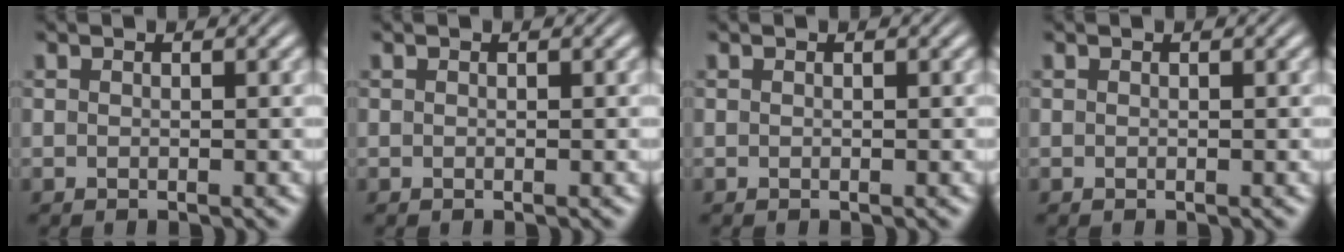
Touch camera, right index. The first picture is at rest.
{"total": 0.0}
{"total": 0.0}
{"total": 0.0}